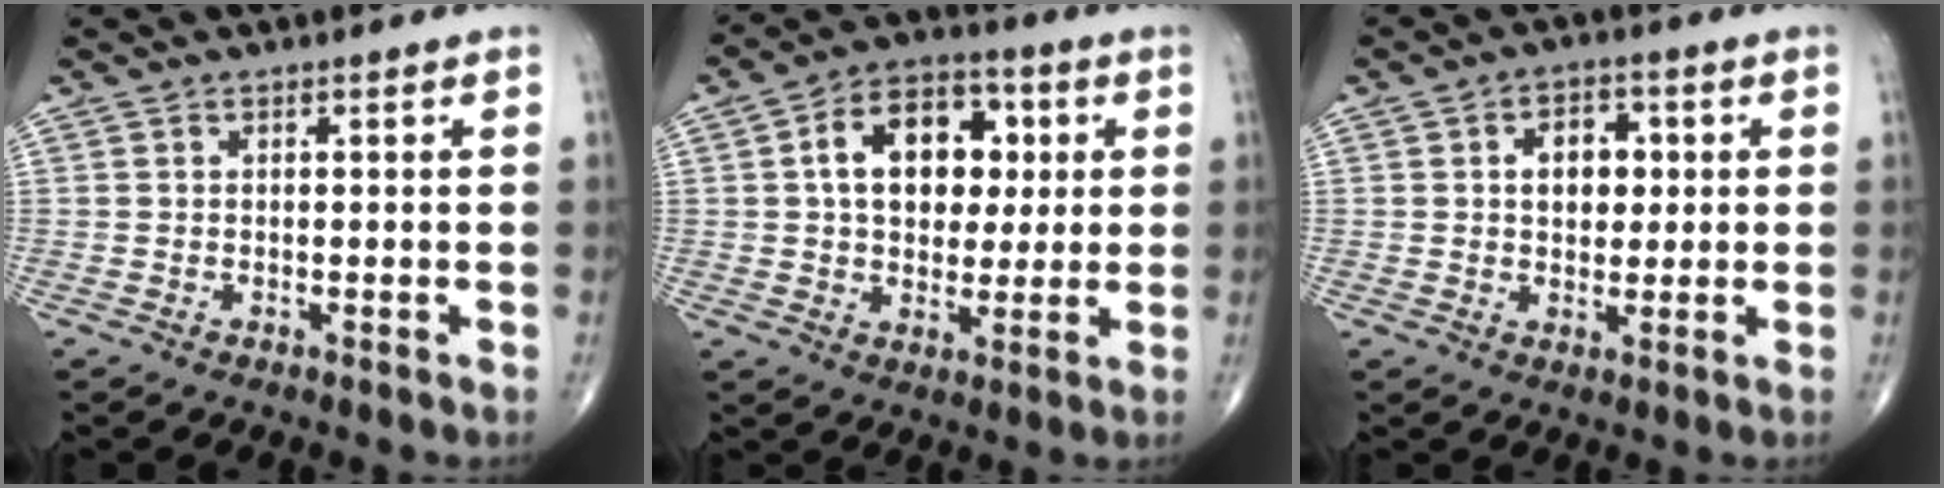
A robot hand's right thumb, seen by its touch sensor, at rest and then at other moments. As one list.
[{"total": 14.4, "force": [2.8, 9.9, 10.1], "torque": [-0.112, 0.011, 0.038]}, {"total": 6.9, "force": [1.1, 4.8, 4.8], "torque": [-0.039, 0.004, 0.014]}]